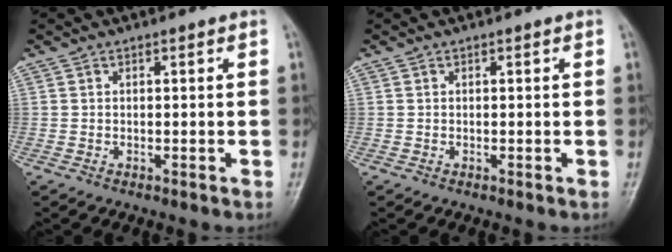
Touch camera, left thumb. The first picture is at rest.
{"total": 0.0}